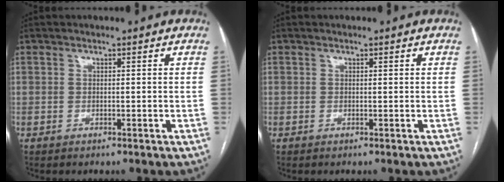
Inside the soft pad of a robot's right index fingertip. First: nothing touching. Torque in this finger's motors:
{"motor_torque": [0.01, 0.18, -0.01, 0.01]}